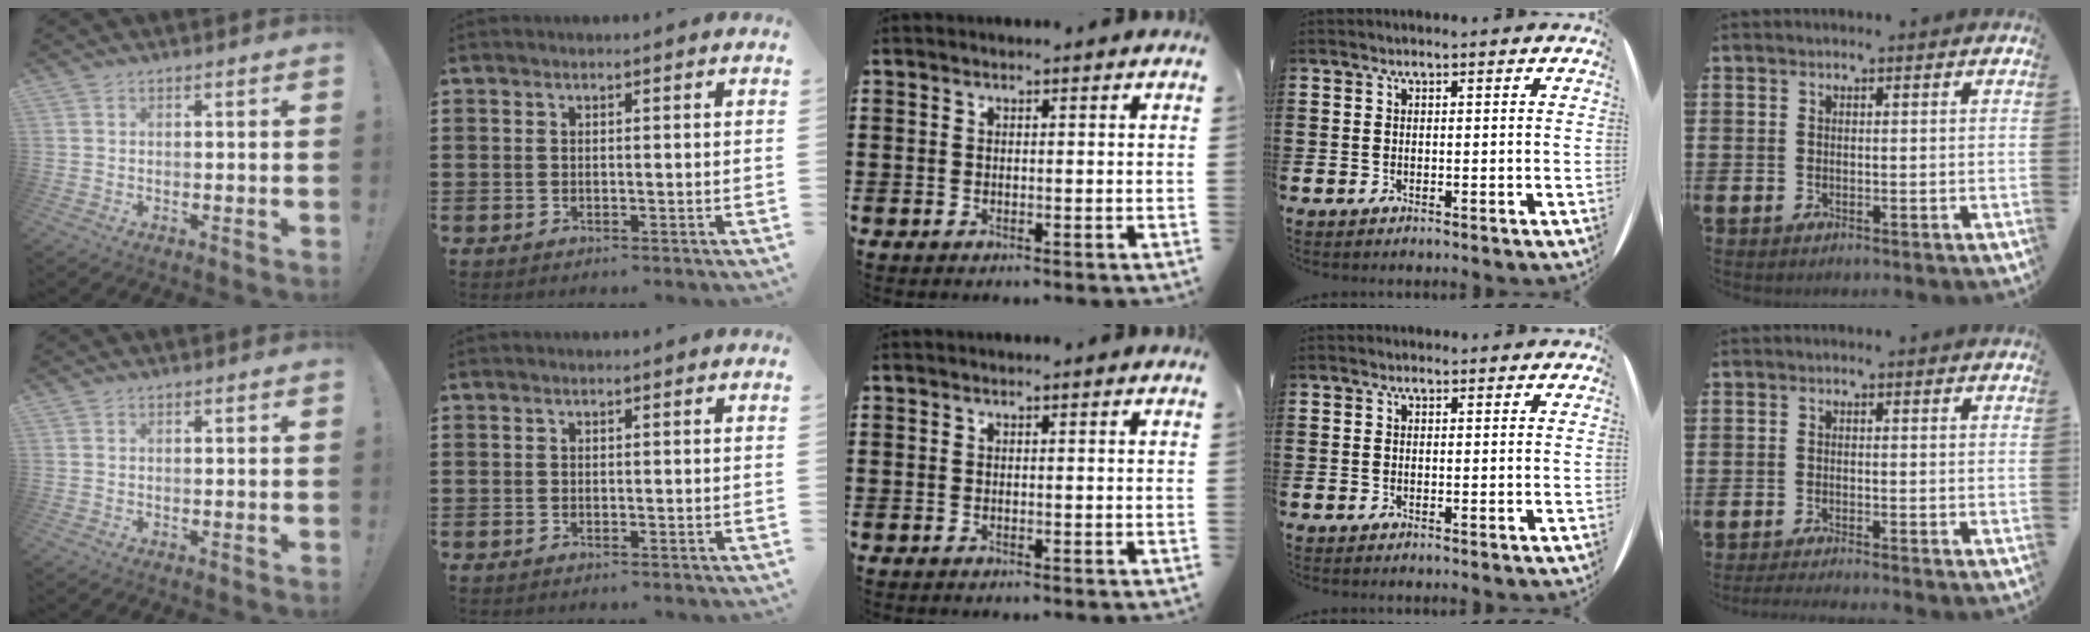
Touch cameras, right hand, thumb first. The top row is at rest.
{"little": {"total": 1.1, "force": [-1.0, -0.2, 0.4], "torque": [-0.005, -0.001, -0.020]}}